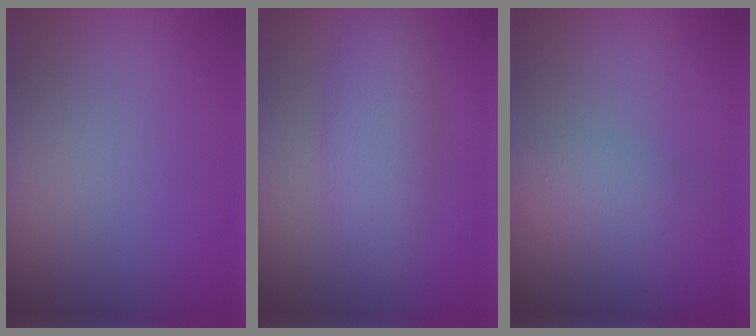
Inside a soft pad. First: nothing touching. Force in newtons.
{"total": 4.4, "press": 4.4, "slide": 0.1}
{"total": 3.4, "press": 3.4, "slide": 0.1}